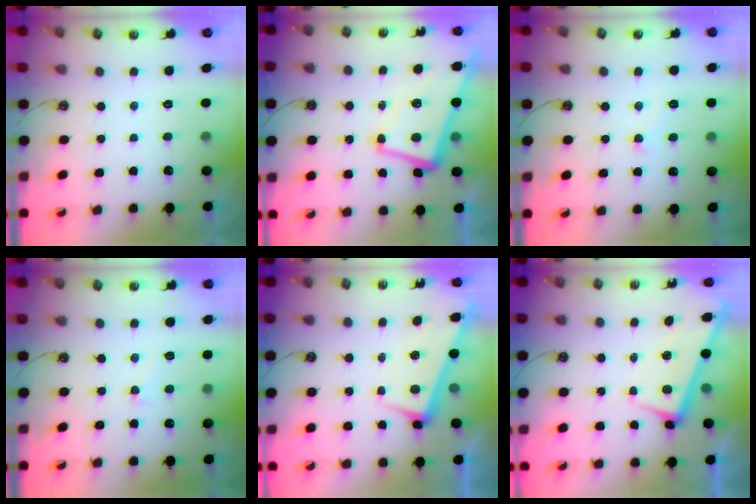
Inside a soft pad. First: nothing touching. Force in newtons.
{"total": 3.3, "press": 2.7, "slide": 1.9}
{"total": 1.6, "press": 1.5, "slide": 0.6}
{"total": 3.0, "press": 2.9, "slide": 0.7}
{"total": 2.9, "press": 2.8, "slide": 0.6}
{"total": 2.8, "press": 2.7, "slide": 0.4}